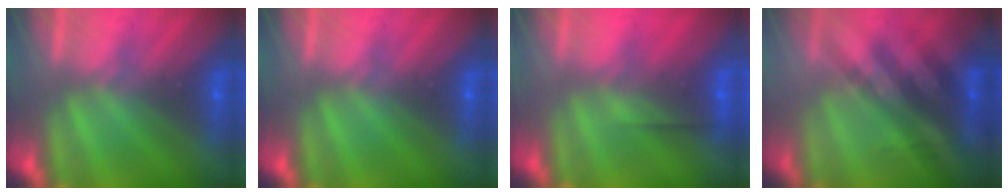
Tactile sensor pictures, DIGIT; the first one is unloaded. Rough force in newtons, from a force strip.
{"total": 0.0}
{"total": 2.6}
{"total": 2.7}